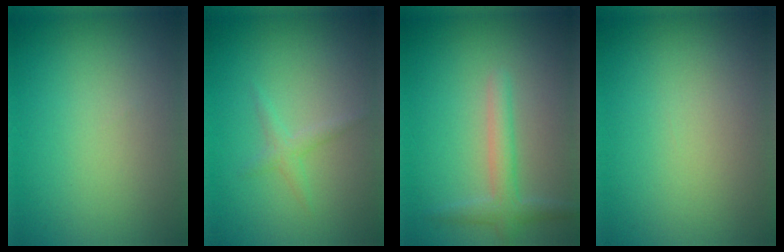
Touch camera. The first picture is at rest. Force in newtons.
{"total": 1.2, "press": 1.2, "slide": 0.1}
{"total": 2.4, "press": 2.4, "slide": 0.1}
{"total": 0.0}